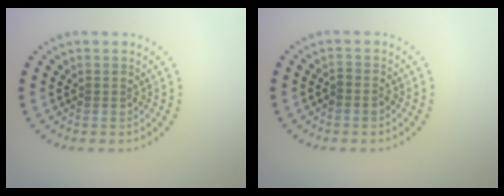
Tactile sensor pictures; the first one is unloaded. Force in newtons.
{"total": 1.0, "press": 0.9, "slide": 0.5}